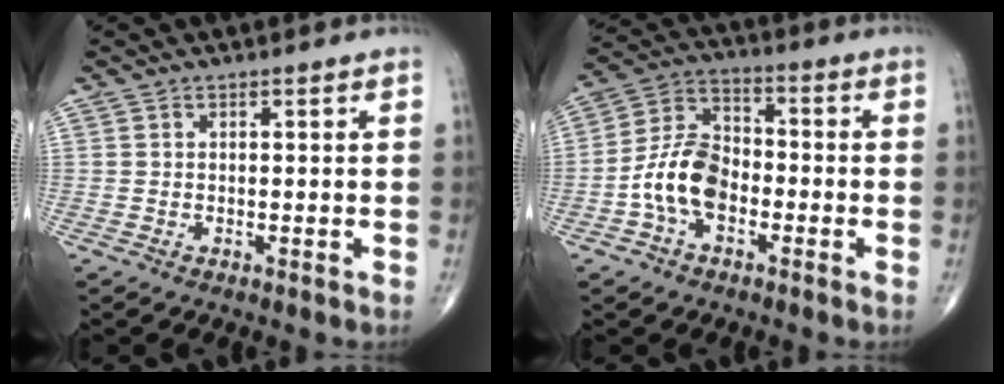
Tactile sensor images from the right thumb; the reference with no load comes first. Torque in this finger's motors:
{"motor_torque": [1.49, 1.33, 1.26, -0.41, 0.13]}